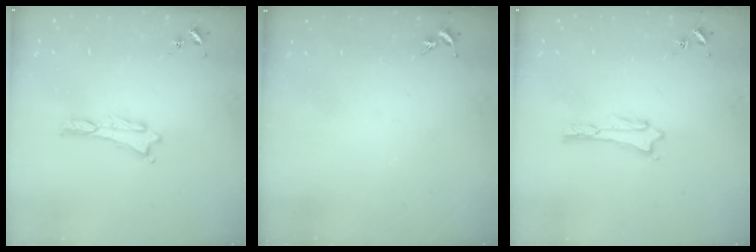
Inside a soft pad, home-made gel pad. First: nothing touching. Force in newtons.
{"total": 0.0}
{"total": 0.5, "press": 0.5, "slide": 0.2}